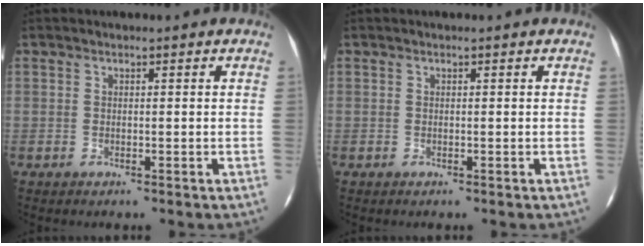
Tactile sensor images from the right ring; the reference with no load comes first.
{"total": 0.0}